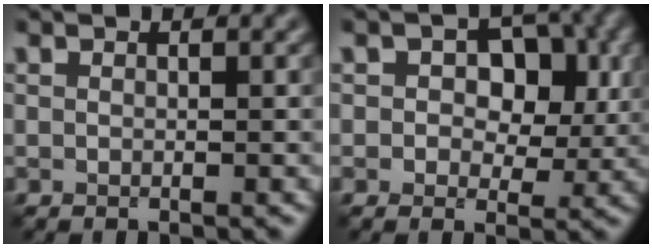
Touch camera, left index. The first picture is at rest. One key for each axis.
{"total": 5.7, "fx": 1.1, "fy": 3.8, "fz": 4.1, "tx": -0.047, "ty": -0.005, "tz": 0.009}